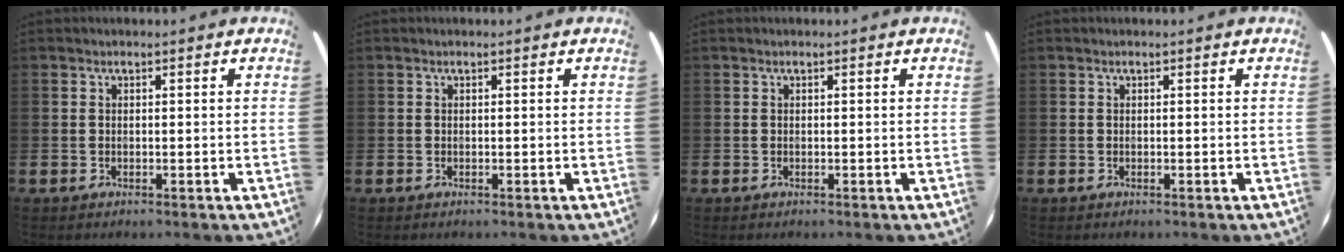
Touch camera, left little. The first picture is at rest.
{"total": 0.0}
{"total": 0.0}
{"total": 0.0}